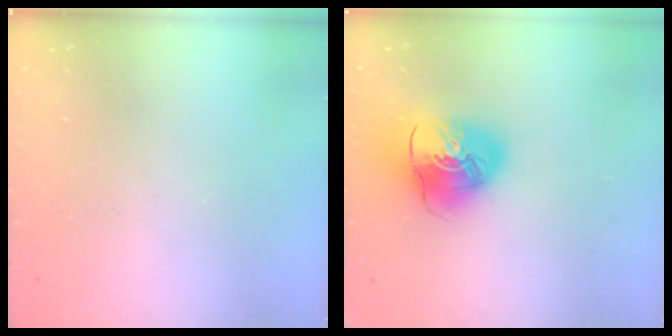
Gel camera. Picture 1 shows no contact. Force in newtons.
{"total": 11.7, "press": 11.5, "slide": 1.8}